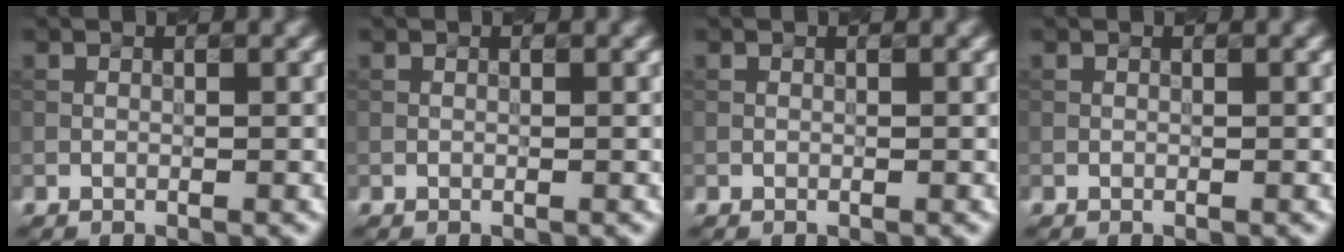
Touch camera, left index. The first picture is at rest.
{"total": 0.0}
{"total": 0.0}
{"total": 0.0}